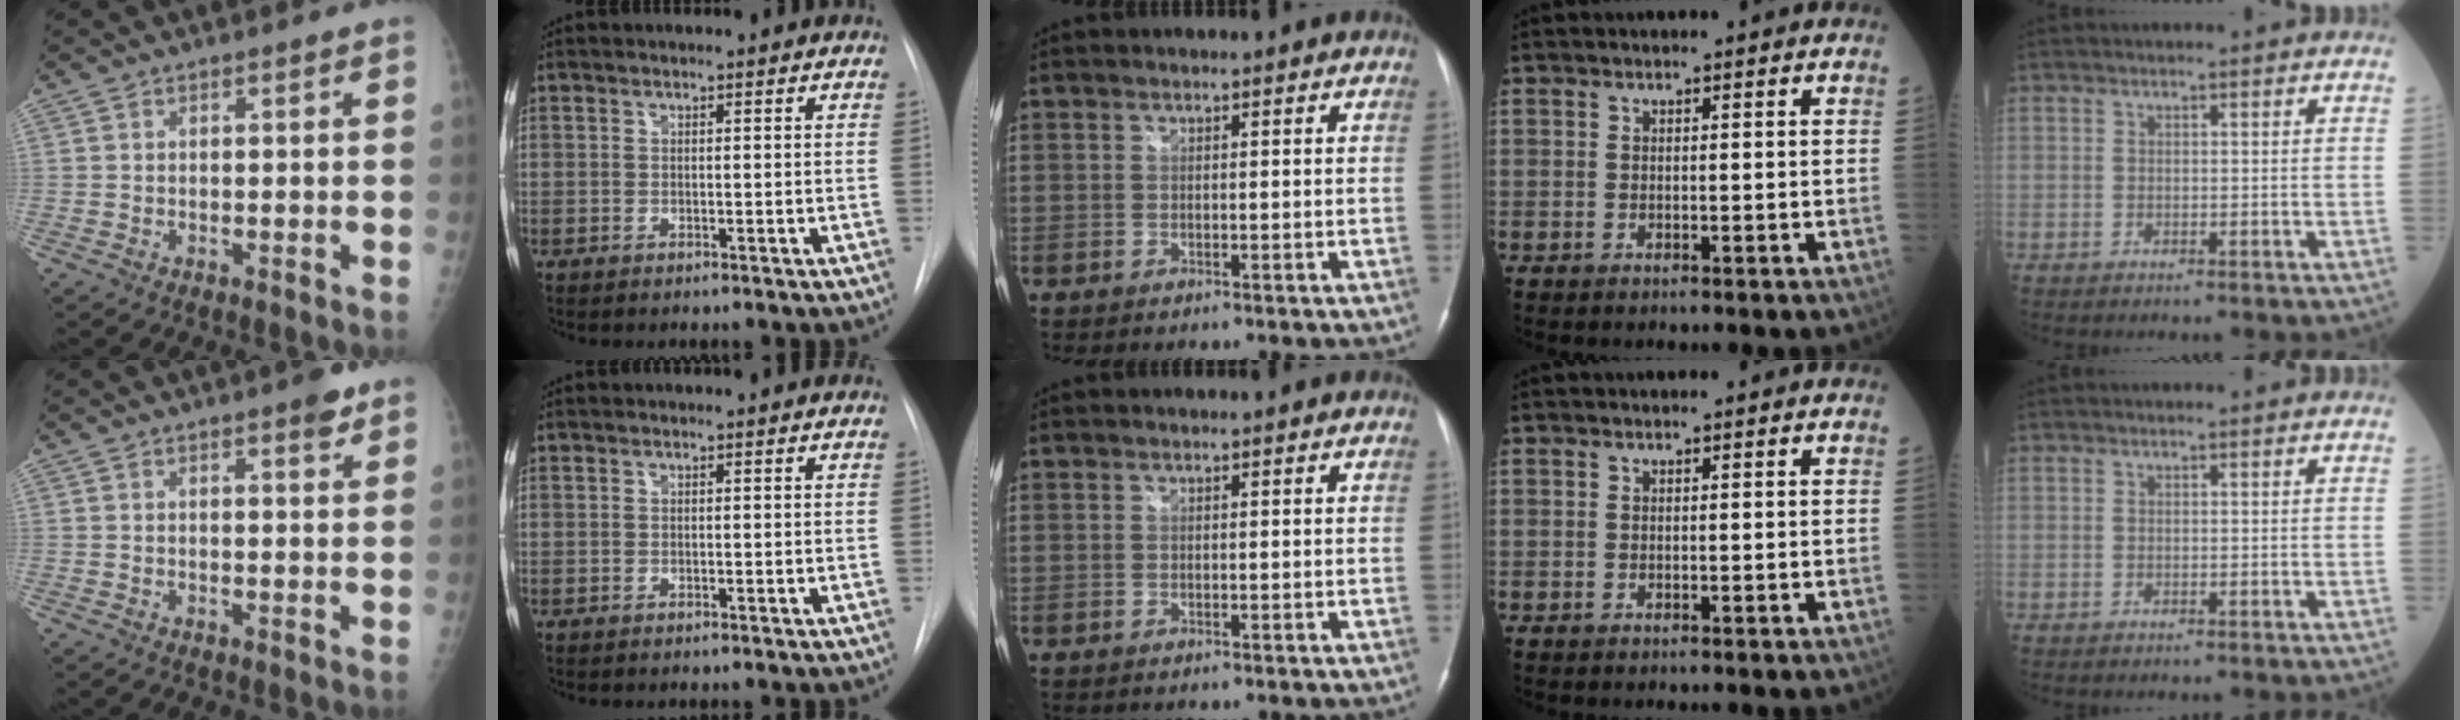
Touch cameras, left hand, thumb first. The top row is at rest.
{"thumb": {"total": 3.2, "force": [2.1, 0.9, 2.2], "torque": [-0.022, -0.010, 0.025]}}